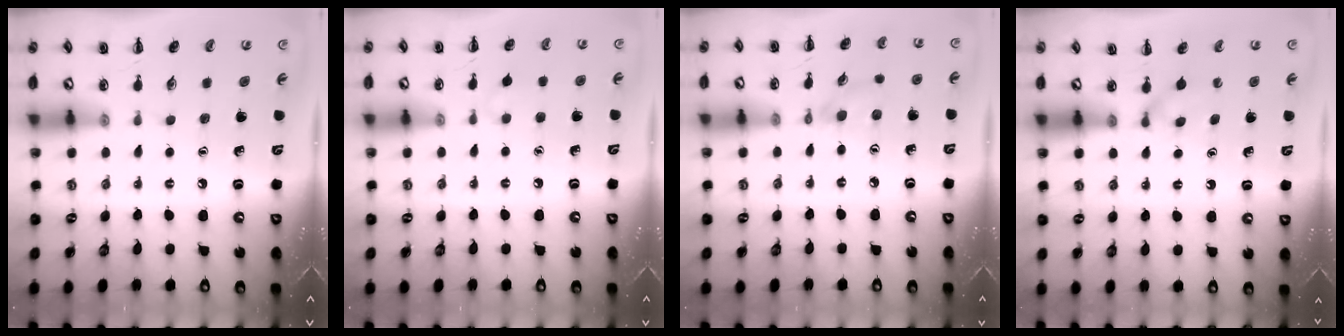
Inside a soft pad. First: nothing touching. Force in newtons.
{"total": 2.8, "press": 2.6, "slide": 1.1}
{"total": 3.5, "press": 3.2, "slide": 1.4}
{"total": 2.8, "press": 2.5, "slide": 1.2}